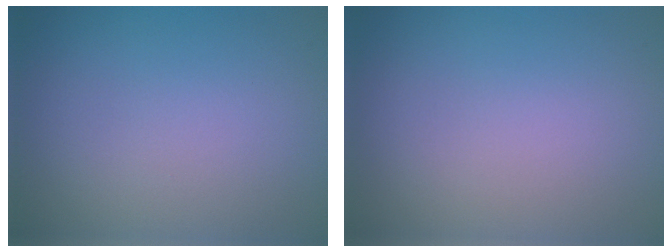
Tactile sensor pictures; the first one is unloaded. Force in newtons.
{"total": 0.0}